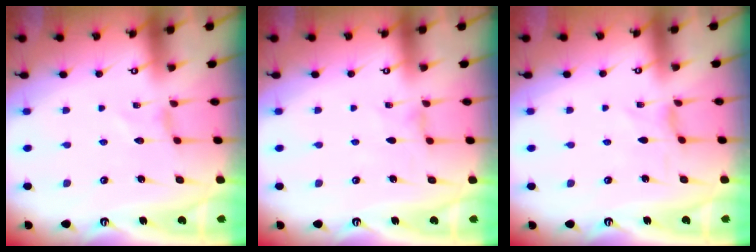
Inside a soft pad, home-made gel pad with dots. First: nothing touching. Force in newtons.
{"total": 0.6, "press": 0.5, "slide": 0.2}
{"total": 0.0}